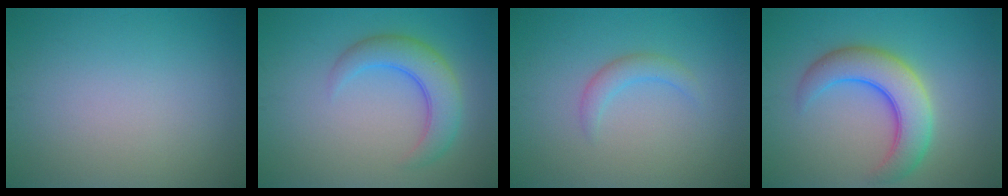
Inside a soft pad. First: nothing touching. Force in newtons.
{"total": 4.6, "press": 4.6, "slide": 0.1}
{"total": 1.7, "press": 1.7, "slide": 0.3}
{"total": 6.4, "press": 6.4, "slide": 0.3}